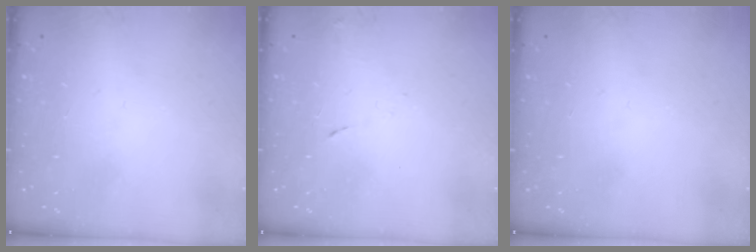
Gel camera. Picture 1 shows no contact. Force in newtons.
{"total": 4.1, "press": 4.1, "slide": 0.7}
{"total": 0.0}